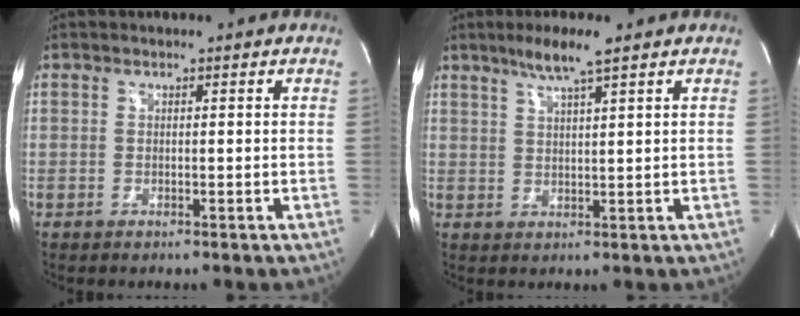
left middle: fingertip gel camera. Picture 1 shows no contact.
{"total": 5.4, "force": [3.7, -0.2, 3.9], "torque": [-0.079, 0.003, 0.071]}